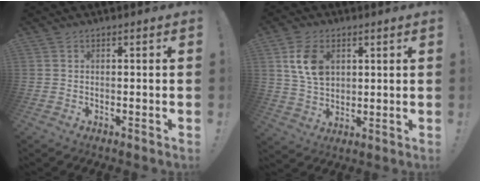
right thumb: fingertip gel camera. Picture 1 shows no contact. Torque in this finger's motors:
{"motor_torque": [0.39, 0.02, 0.41, -0.26, 0.08]}